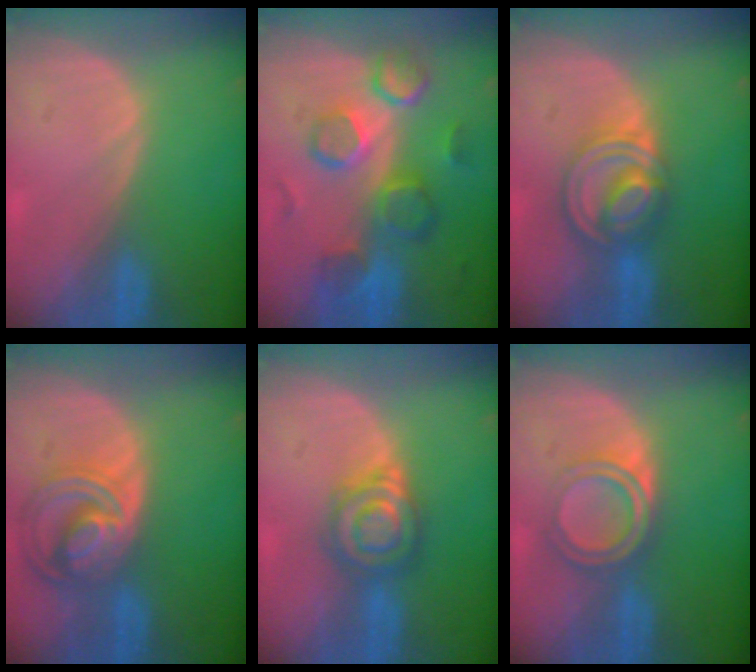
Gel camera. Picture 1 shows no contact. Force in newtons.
{"total": 10.1, "press": 9.0, "slide": 4.5}
{"total": 7.9, "press": 6.9, "slide": 3.9}
{"total": 8.7, "press": 7.5, "slide": 4.4}
{"total": 6.3, "press": 6.3, "slide": 0.5}
{"total": 5.3, "press": 4.9, "slide": 1.9}